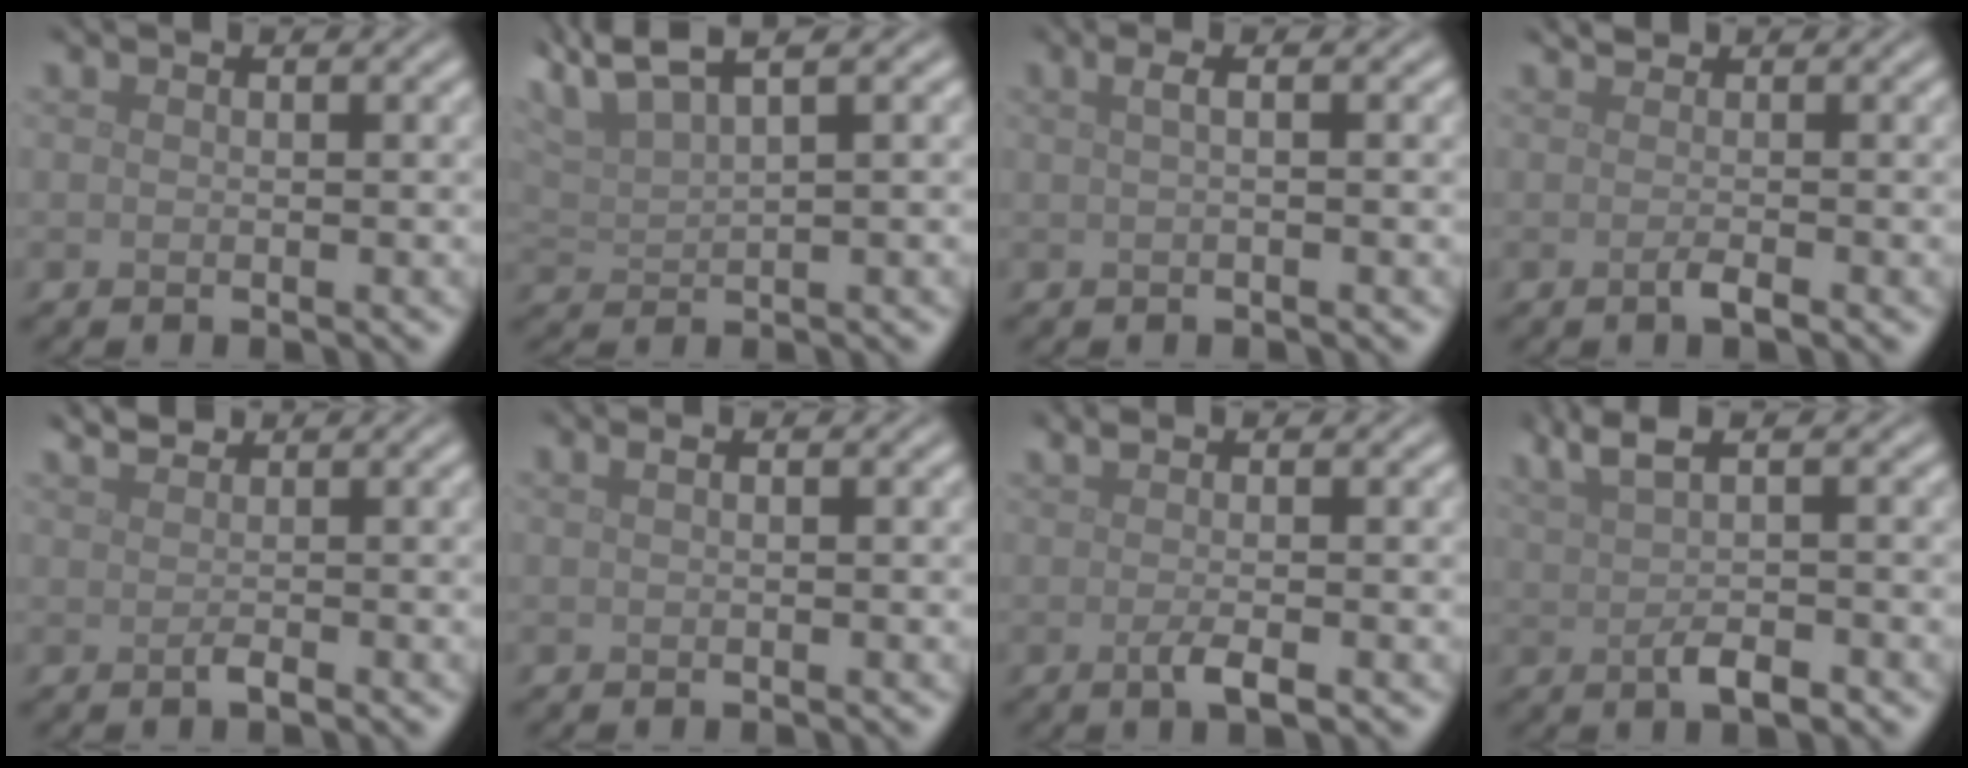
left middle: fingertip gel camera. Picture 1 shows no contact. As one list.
[{"total": 5.8, "force": [4.5, 1.3, 3.4], "torque": [-0.072, 0.027, 0.076]}, {"total": 1.7, "force": [0.3, 0.6, 1.5], "torque": [-0.025, 0.006, -0.002]}, {"total": 1.0, "force": [-0.1, 0.3, 1.0], "torque": [-0.022, -0.001, -0.004]}, {"total": 1.3, "force": [0.7, 0.4, 1.0], "torque": [-0.022, 0.003, 0.012]}, {"total": 0.7, "force": [0.3, 0.3, 0.6], "torque": [-0.011, 0.009, 0.003]}, {"total": 2.2, "force": [-0.2, 0.6, 2.1], "torque": [-0.035, -0.001, -0.008]}, {"total": 4.1, "force": [0.8, 1.2, 3.8], "torque": [-0.071, 0.002, 0.016]}]